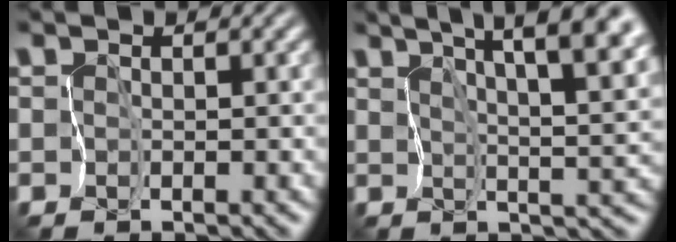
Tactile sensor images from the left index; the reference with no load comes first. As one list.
[{"total": 11.7, "force": [6.8, 3.6, 8.9], "torque": [-0.135, 0.033, 0.091]}]